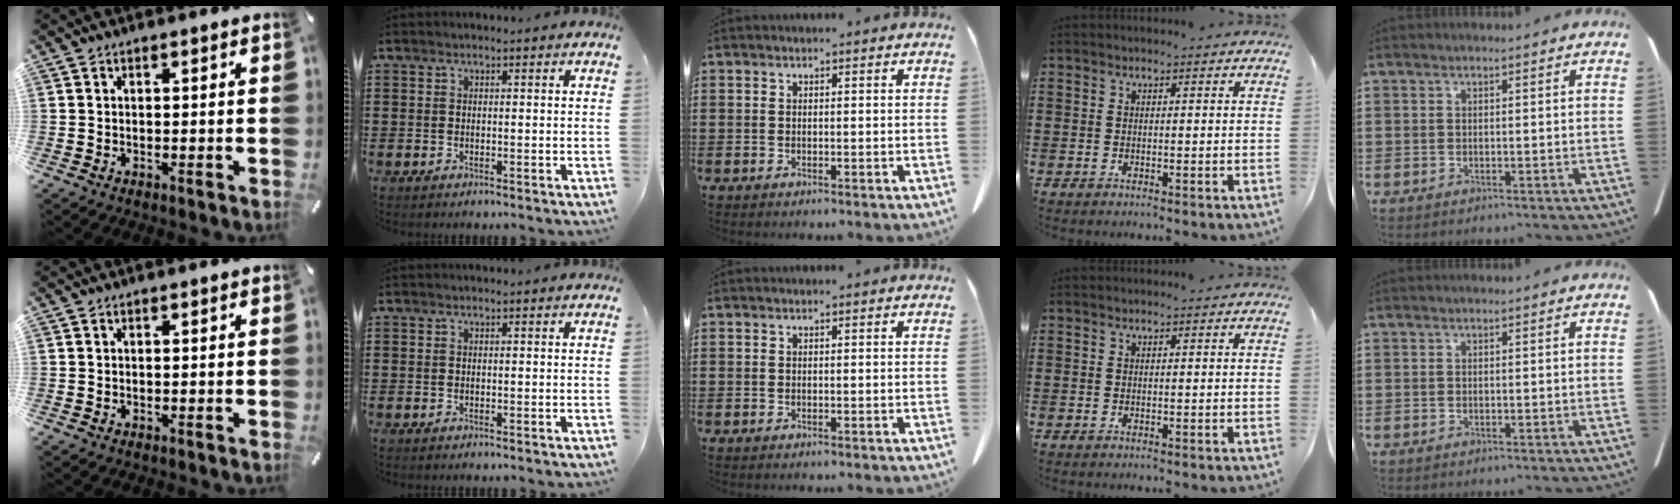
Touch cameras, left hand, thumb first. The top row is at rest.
{}